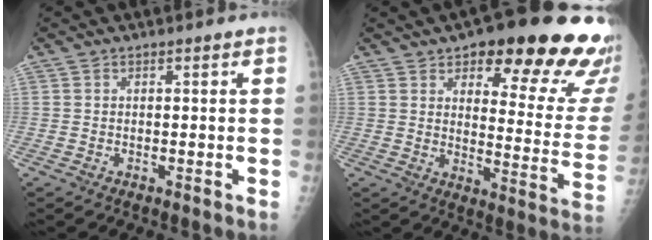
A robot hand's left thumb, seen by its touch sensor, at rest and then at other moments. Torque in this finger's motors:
{"motor_torque": [0.49, 0.67, 0.86, -0.70, 0.13]}